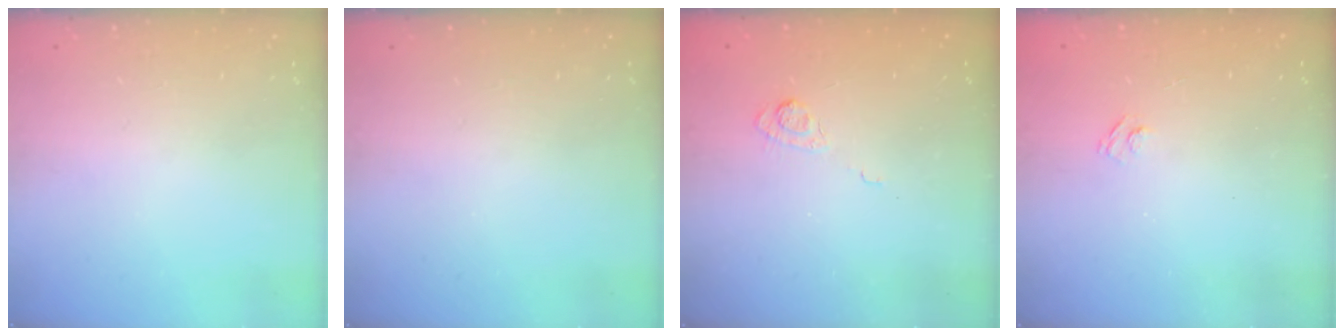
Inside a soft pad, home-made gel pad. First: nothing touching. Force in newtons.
{"total": 0.0}
{"total": 3.2, "press": 2.8, "slide": 1.5}
{"total": 2.7, "press": 2.5, "slide": 0.9}